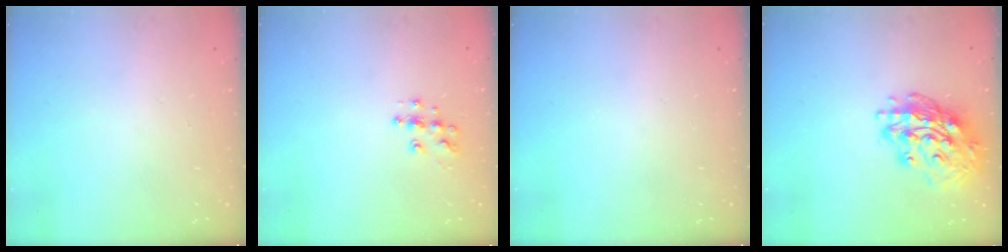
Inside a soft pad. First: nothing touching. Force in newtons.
{"total": 8.7, "press": 8.7, "slide": 0.5}
{"total": 0.0}
{"total": 17.4, "press": 17.3, "slide": 1.8}